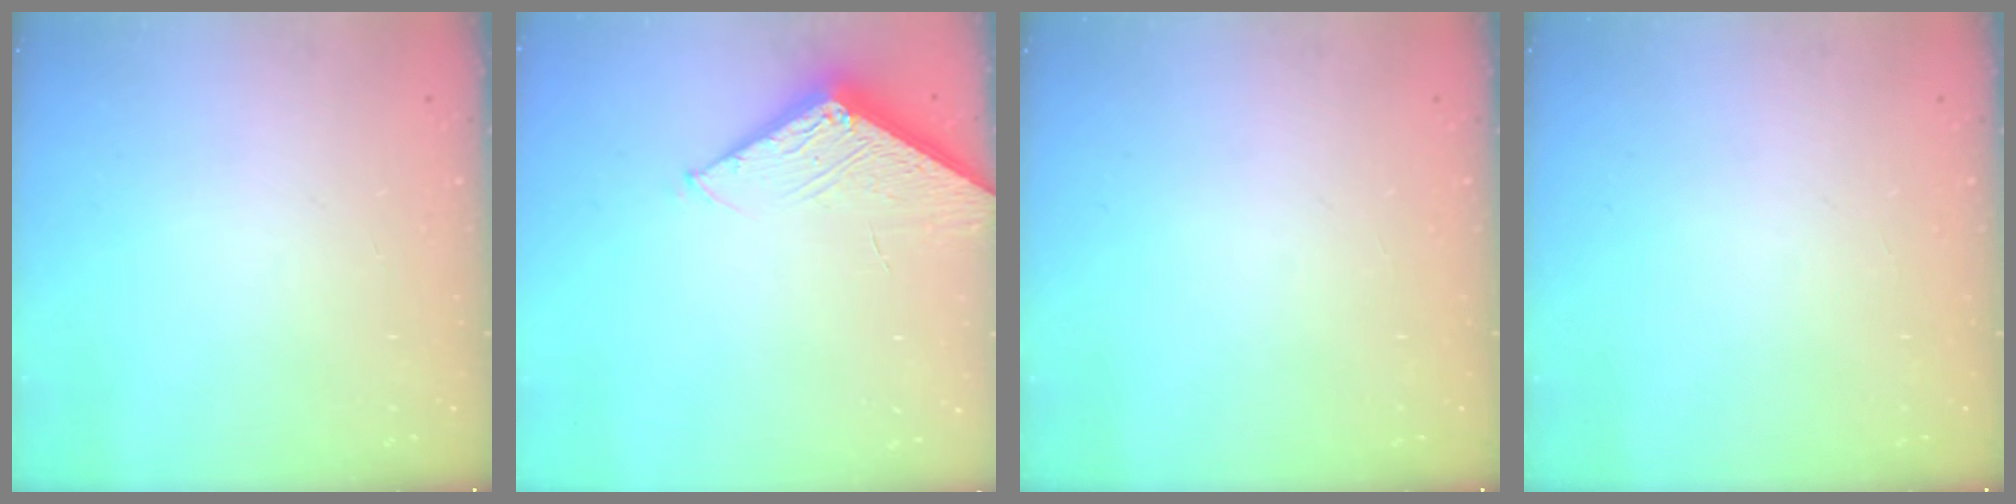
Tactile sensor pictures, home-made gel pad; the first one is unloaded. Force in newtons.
{"total": 6.1, "press": 6.1, "slide": 0.5}
{"total": 0.0}
{"total": 0.0}